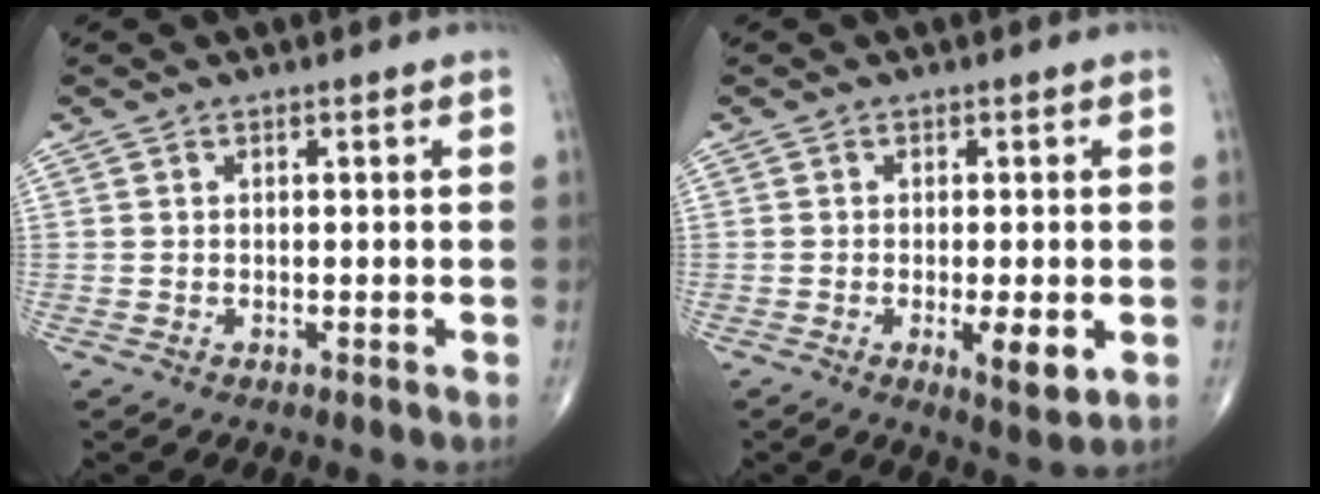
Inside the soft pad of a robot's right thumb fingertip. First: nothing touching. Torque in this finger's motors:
{"motor_torque": [1.07, 0.87, -0.12, -0.12, 0.18]}